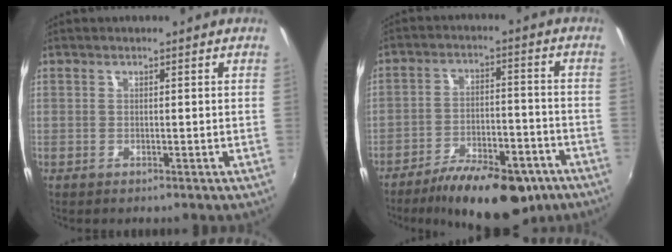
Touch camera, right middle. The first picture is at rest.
{"total": 17.7, "force": [-12.6, 6.6, 10.6], "torque": [-0.183, -0.017, -0.178]}